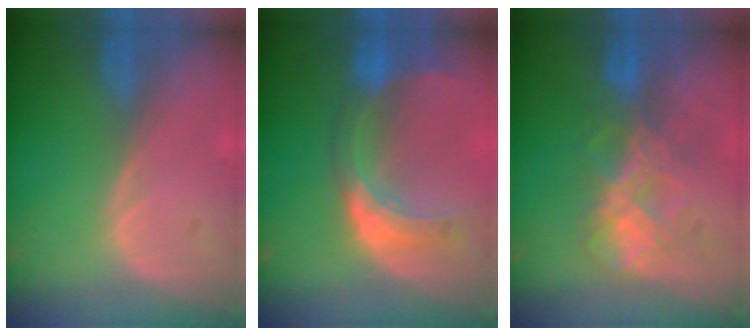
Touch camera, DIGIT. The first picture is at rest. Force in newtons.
{"total": 8.3, "press": 7.4, "slide": 3.8}
{"total": 7.1, "press": 6.9, "slide": 1.7}